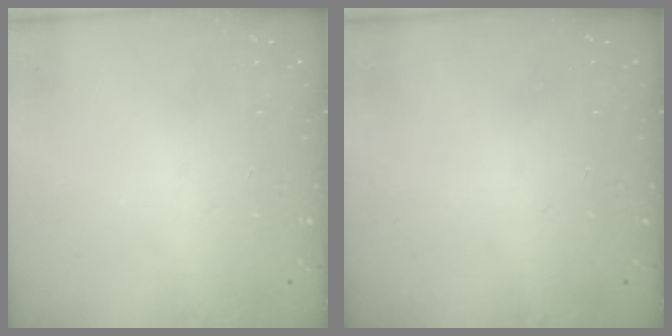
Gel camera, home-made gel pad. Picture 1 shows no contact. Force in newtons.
{"total": 0.0}